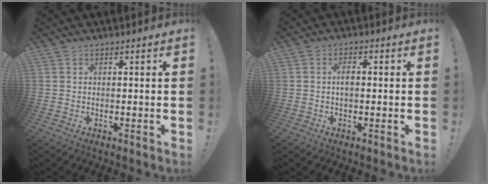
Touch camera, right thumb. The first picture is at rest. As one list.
[{"total": 2.5, "force": [-0.1, 1.3, 2.1], "torque": [-0.035, 0.005, -0.005]}]